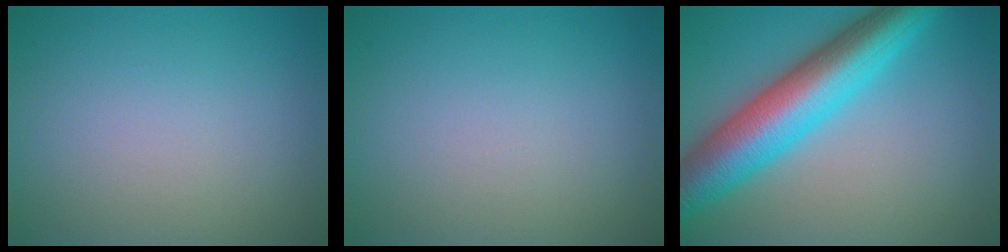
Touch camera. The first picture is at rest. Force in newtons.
{"total": 0.0}
{"total": 9.4, "press": 9.4, "slide": 0.2}